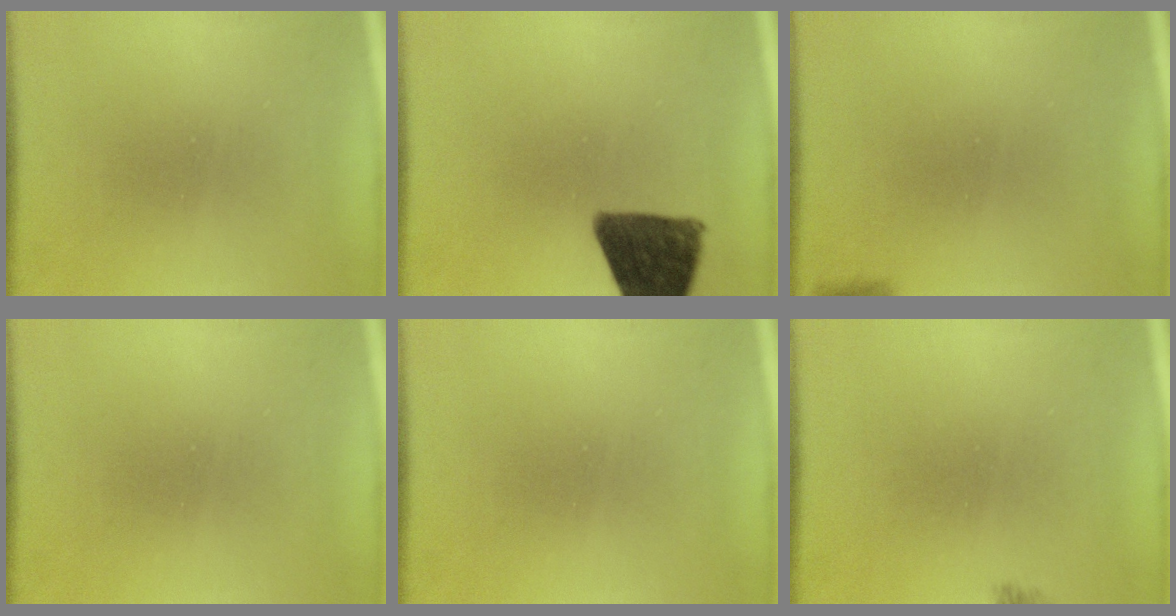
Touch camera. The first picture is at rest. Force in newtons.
{"total": 12.5}
{"total": 2.9}
{"total": 0.0}
{"total": 0.0}
{"total": 1.6}